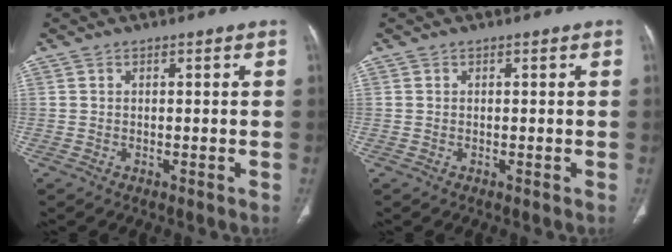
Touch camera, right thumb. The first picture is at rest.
{"total": 0.0}